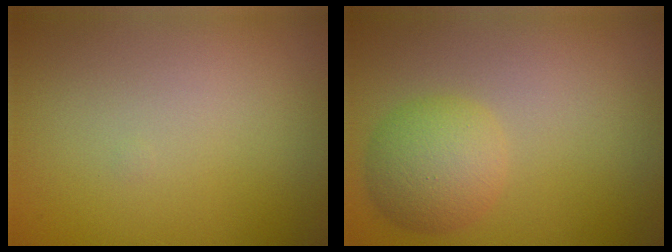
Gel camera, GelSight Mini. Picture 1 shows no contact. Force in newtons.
{"total": 3.7, "press": 3.7, "slide": 0.2}